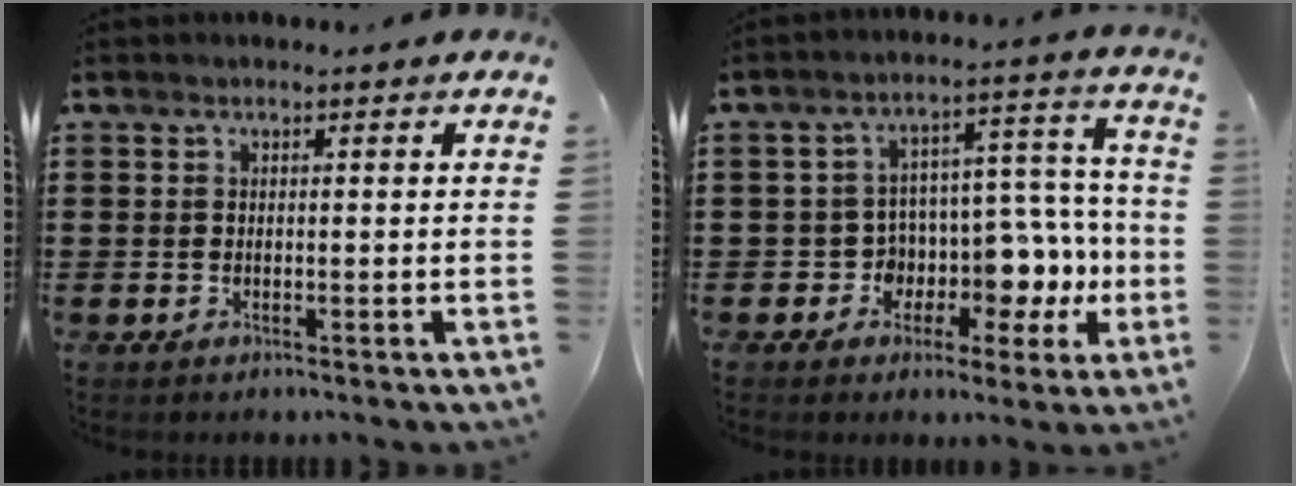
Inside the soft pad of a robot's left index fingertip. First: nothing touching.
{"total": 7.4, "force": [-1.0, 6.5, 3.3], "torque": [-0.067, -0.014, -0.010]}